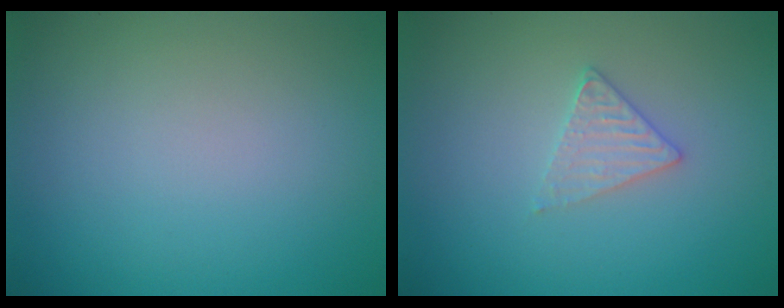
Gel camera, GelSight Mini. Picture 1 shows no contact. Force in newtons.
{"total": 1.8, "press": 1.8, "slide": 0.3}